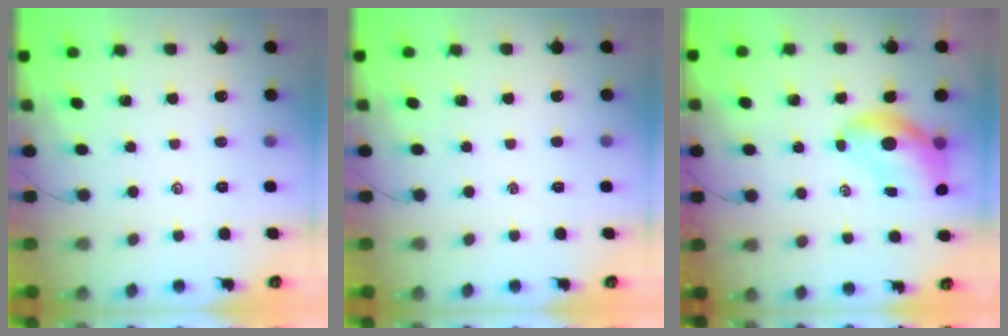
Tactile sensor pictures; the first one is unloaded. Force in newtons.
{"total": 0.0}
{"total": 8.4, "press": 8.2, "slide": 1.6}